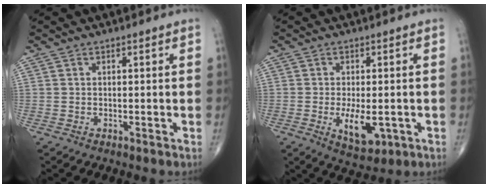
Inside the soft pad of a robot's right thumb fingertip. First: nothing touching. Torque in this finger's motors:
{"motor_torque": [3.93, 1.08, 2.02, -0.74, 0.56]}